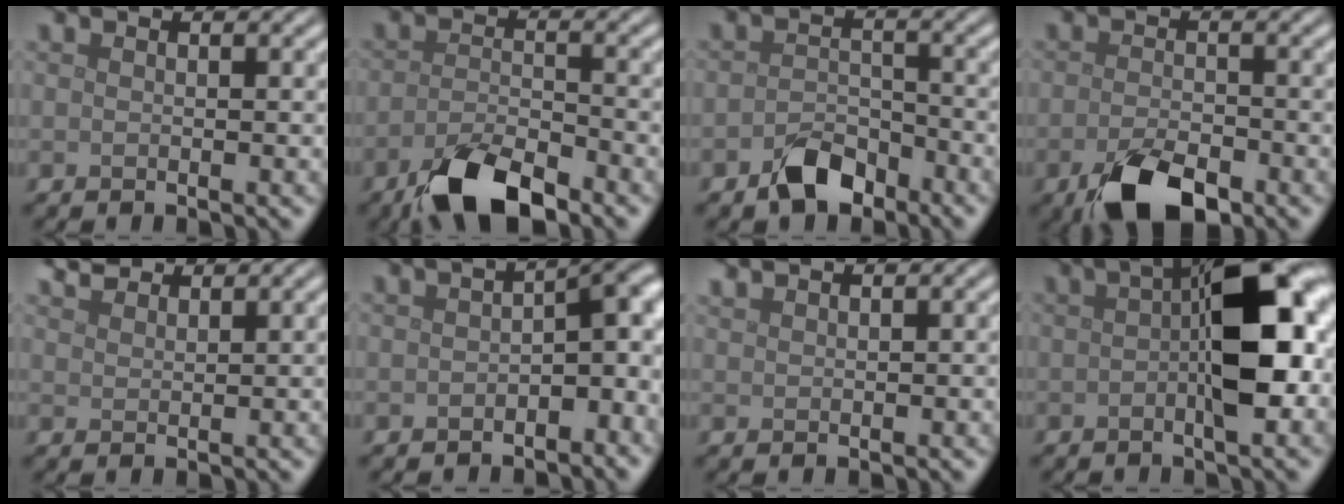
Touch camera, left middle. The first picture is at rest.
{"total": 6.9, "force": [-4.9, 2.3, 4.3], "torque": [-0.084, -0.007, -0.094]}
{"total": 3.6, "force": [-2.6, 2.0, 1.6], "torque": [-0.027, 0.003, -0.050]}
{"total": 6.2, "force": [-3.6, 2.9, 4.2], "torque": [-0.079, -0.011, -0.067]}
{"total": 2.3, "force": [2.2, 0.6, 0.6], "torque": [-0.014, 0.008, 0.041]}
{"total": 5.2, "force": [-1.2, 2.5, 4.4], "torque": [-0.042, 0.010, -0.026]}
{"total": 1.0, "force": [1.0, 0.2, 0.3], "torque": [-0.003, 0.001, 0.017]}
{"total": 10.0, "force": [0.3, 3.3, 9.4], "torque": [-0.138, 0.015, -0.003]}